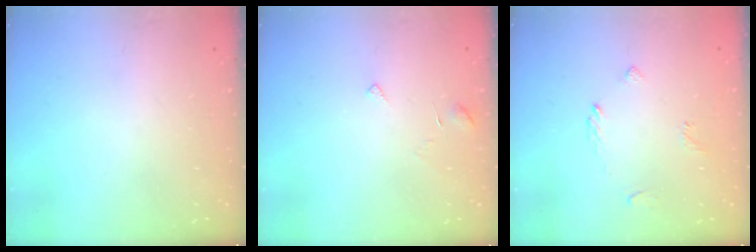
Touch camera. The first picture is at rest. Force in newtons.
{"total": 3.6, "press": 3.6, "slide": 0.3}
{"total": 2.8, "press": 2.7, "slide": 0.6}